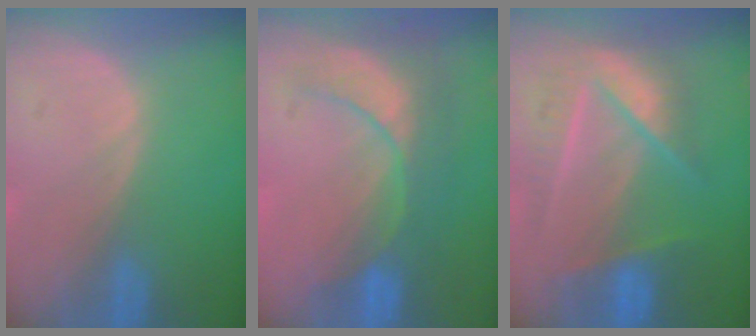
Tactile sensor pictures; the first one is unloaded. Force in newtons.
{"total": 8.9, "press": 7.8, "slide": 4.2}
{"total": 8.2, "press": 7.8, "slide": 2.5}